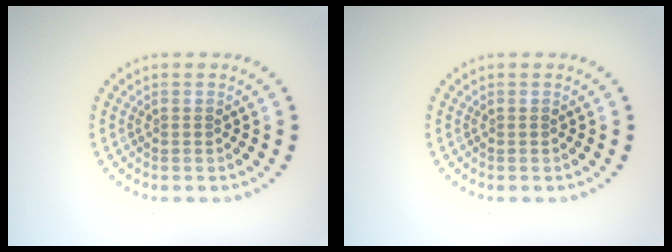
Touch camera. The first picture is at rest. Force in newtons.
{"total": 0.0}